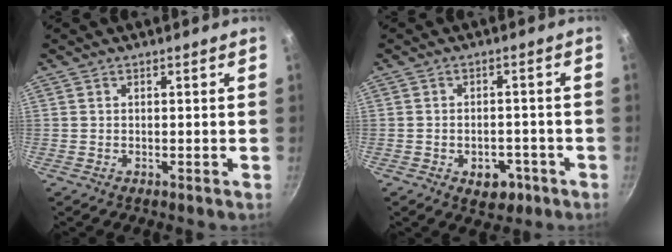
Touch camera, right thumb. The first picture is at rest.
{"total": 5.7, "force": [-2.6, 3.8, 3.4], "torque": [-0.027, 0.016, -0.026]}